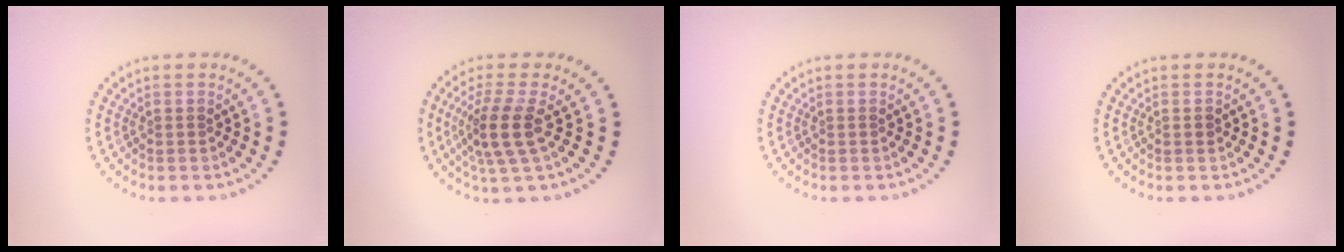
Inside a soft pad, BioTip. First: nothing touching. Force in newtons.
{"total": 4.0, "press": 3.1, "slide": 2.5}
{"total": 0.0}
{"total": 0.7, "press": 0.7, "slide": 0.2}